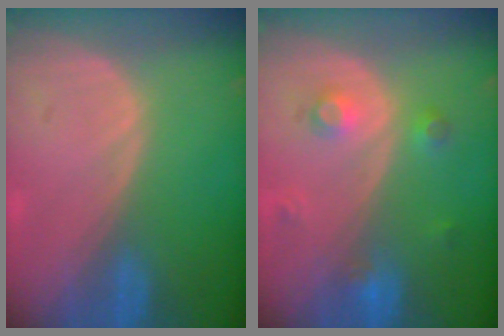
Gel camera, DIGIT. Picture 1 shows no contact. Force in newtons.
{"total": 3.6, "press": 3.2, "slide": 1.6}